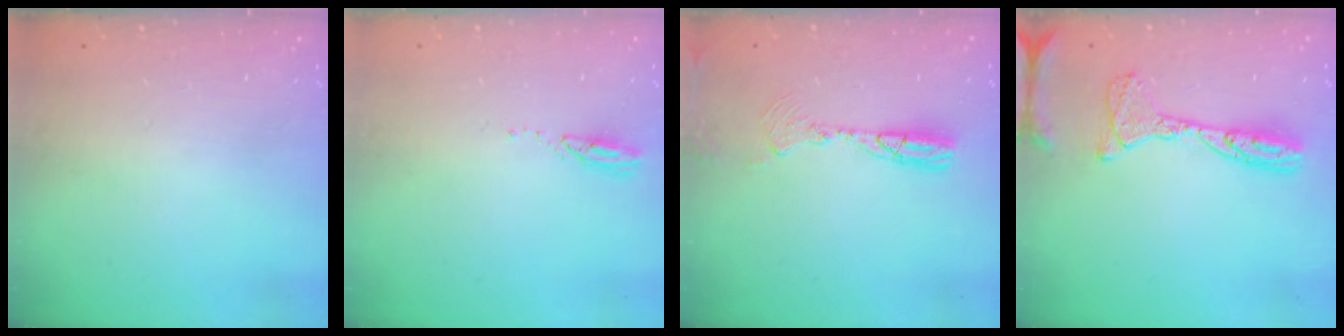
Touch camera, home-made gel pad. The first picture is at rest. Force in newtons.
{"total": 3.1, "press": 3.1, "slide": 0.3}
{"total": 9.2, "press": 9.0, "slide": 2.2}
{"total": 13.7, "press": 13.7, "slide": 1.3}